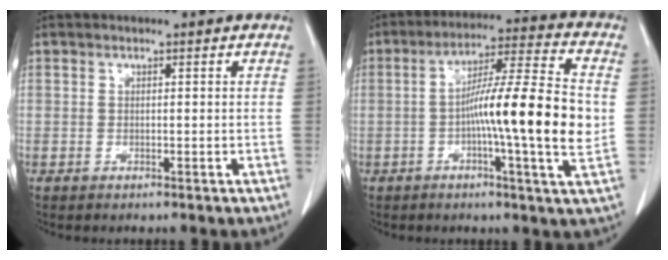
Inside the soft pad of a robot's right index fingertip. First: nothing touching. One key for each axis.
{"total": 15.4, "fx": -1.4, "fy": -0.1, "fz": 15.3, "tx": -0.245, "ty": 0.004, "tz": -0.033}